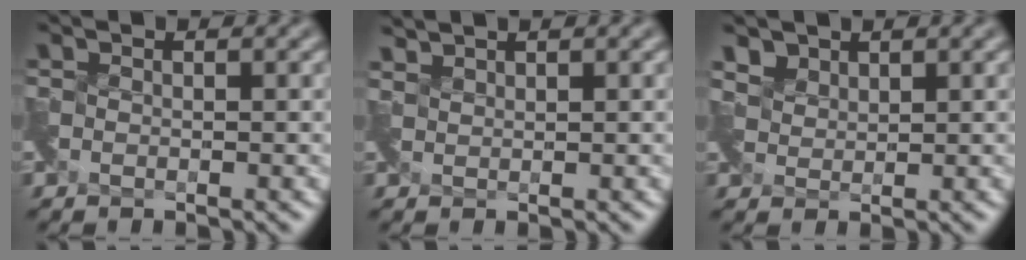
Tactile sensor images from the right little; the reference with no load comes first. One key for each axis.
{"total": 1.4, "fx": 1.4, "fy": 0.0, "fz": -0.4, "tx": 0.002, "ty": 0.011, "tz": 0.035}
{"total": 2.3, "fx": 2.1, "fy": 1.0, "fz": -0.5, "tx": 0.002, "ty": 0.003, "tz": 0.048}